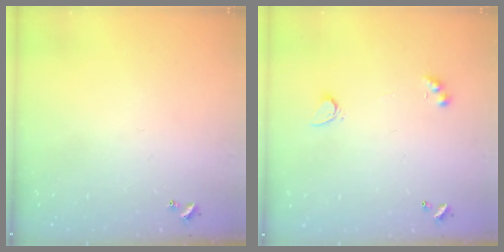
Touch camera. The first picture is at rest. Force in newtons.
{"total": 2.9, "press": 2.6, "slide": 1.3}